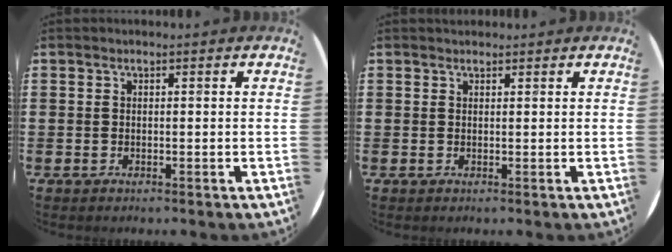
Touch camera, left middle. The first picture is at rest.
{"total": 0.6, "force": [0.6, 0.2, -0.1], "torque": [0.000, 0.003, 0.011]}